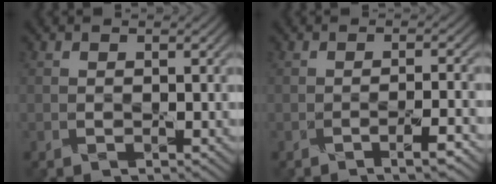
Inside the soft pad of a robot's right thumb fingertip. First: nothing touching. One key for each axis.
{"total": 3.3, "fx": -1.8, "fy": 0.7, "fz": 2.7, "tx": -0.041, "ty": 0.002, "tz": -0.033}